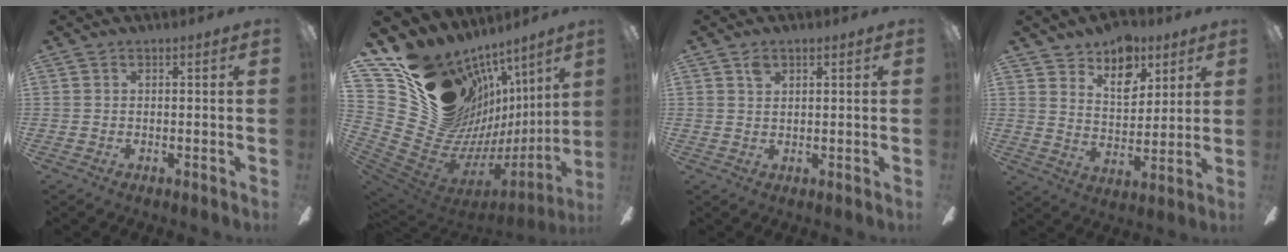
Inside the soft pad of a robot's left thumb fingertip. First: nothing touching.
{"total": 18.4, "force": [10.3, 13.0, 7.9], "torque": [-0.125, -0.119, 0.239]}
{"total": 1.9, "force": [1.1, 0.9, 1.2], "torque": [-0.028, 0.002, 0.019]}
{"total": 10.2, "force": [7.0, 6.1, 4.2], "torque": [-0.053, -0.040, 0.124]}